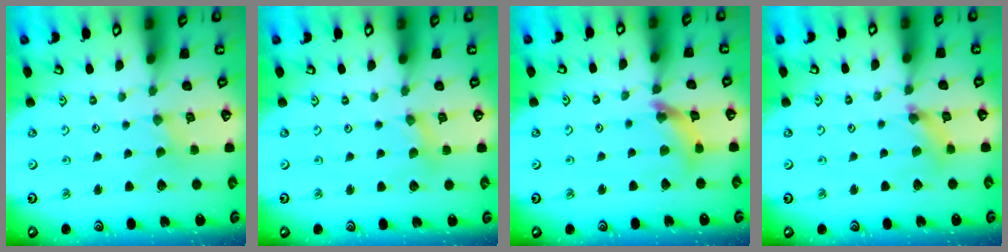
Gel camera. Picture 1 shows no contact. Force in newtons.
{"total": 2.2, "press": 2.2, "slide": 0.4}
{"total": 8.7, "press": 8.6, "slide": 1.0}
{"total": 3.9, "press": 3.9, "slide": 0.4}